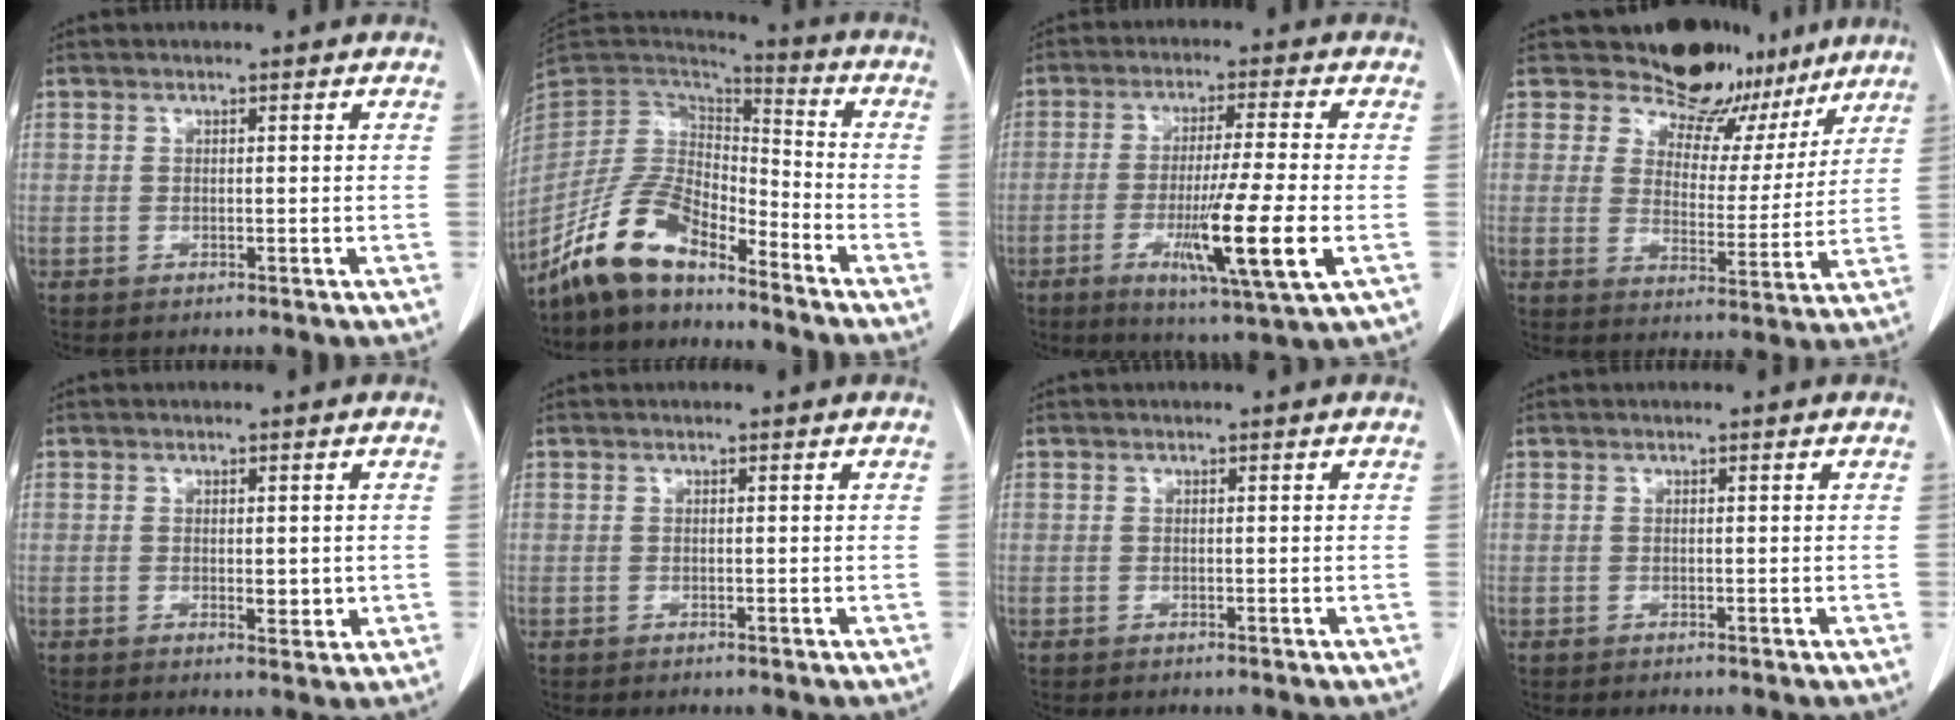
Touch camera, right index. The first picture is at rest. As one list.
[{"total": 12.9, "force": [-10.4, 4.1, 6.5], "torque": [-0.132, 0.018, -0.200]}, {"total": 12.6, "force": [-3.6, -0.5, 12.1], "torque": [-0.213, -0.031, -0.063]}, {"total": 12.1, "force": [10.2, 5.9, 2.9], "torque": [-0.025, -0.014, 0.123]}, {"total": 2.4, "force": [-0.1, 1.2, 2.1], "torque": [-0.025, -0.005, 0.002]}, {"total": 0.0}, {"total": 0.0}, {"total": 0.0}]